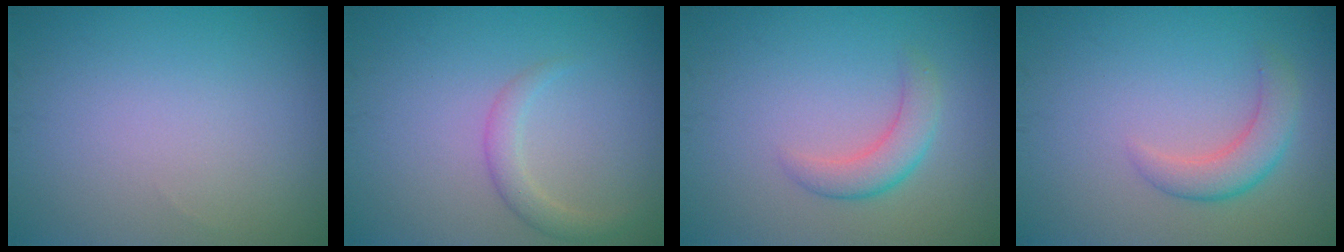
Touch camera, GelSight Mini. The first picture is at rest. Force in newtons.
{"total": 1.8, "press": 1.8, "slide": 0.1}
{"total": 2.6, "press": 2.6, "slide": 0.1}
{"total": 2.8, "press": 2.8, "slide": 0.2}